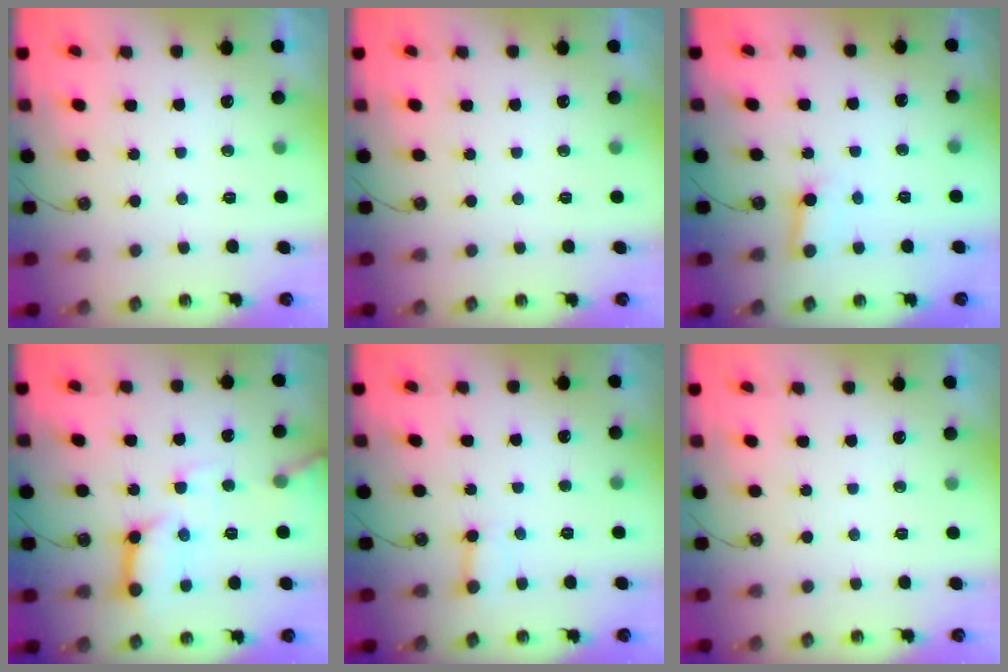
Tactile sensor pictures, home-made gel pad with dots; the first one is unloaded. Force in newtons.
{"total": 0.0}
{"total": 3.8, "press": 3.8, "slide": 0.2}
{"total": 12.1, "press": 12.1, "slide": 0.9}
{"total": 2.5, "press": 2.5, "slide": 0.4}
{"total": 0.0}